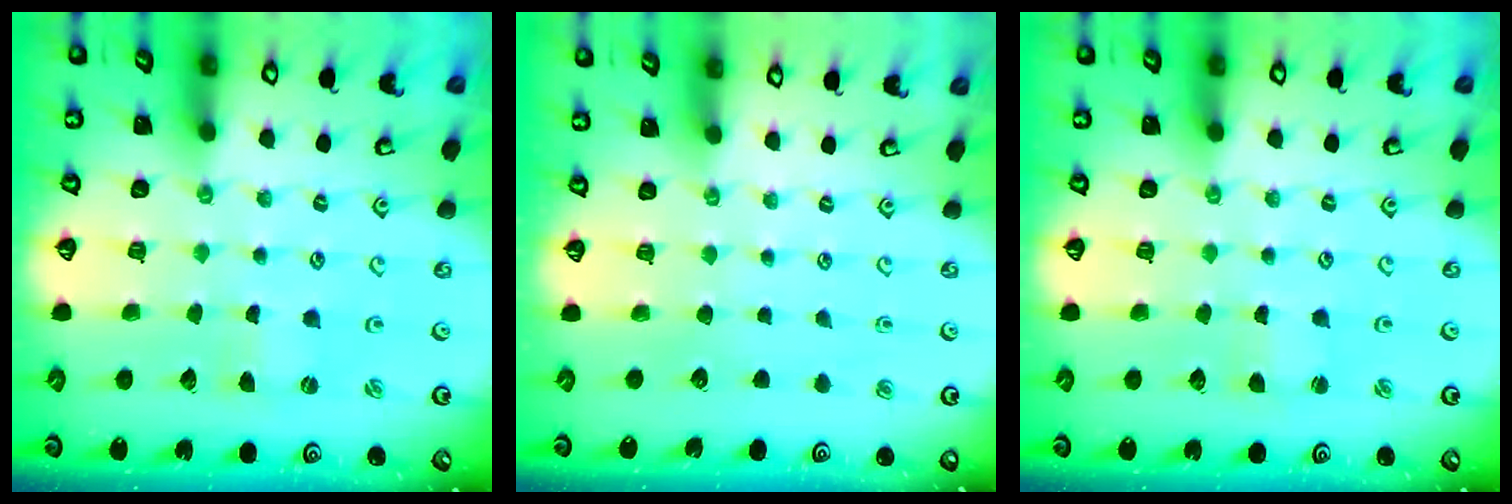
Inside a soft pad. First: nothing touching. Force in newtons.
{"total": 0.0}
{"total": 0.7, "press": 0.7, "slide": 0.1}